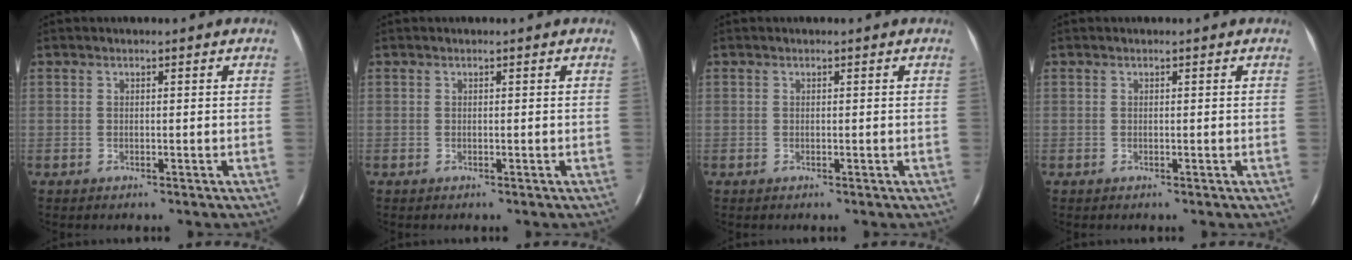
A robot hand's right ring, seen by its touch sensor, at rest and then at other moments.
{"total": 0.0}
{"total": 0.0}
{"total": 0.0}